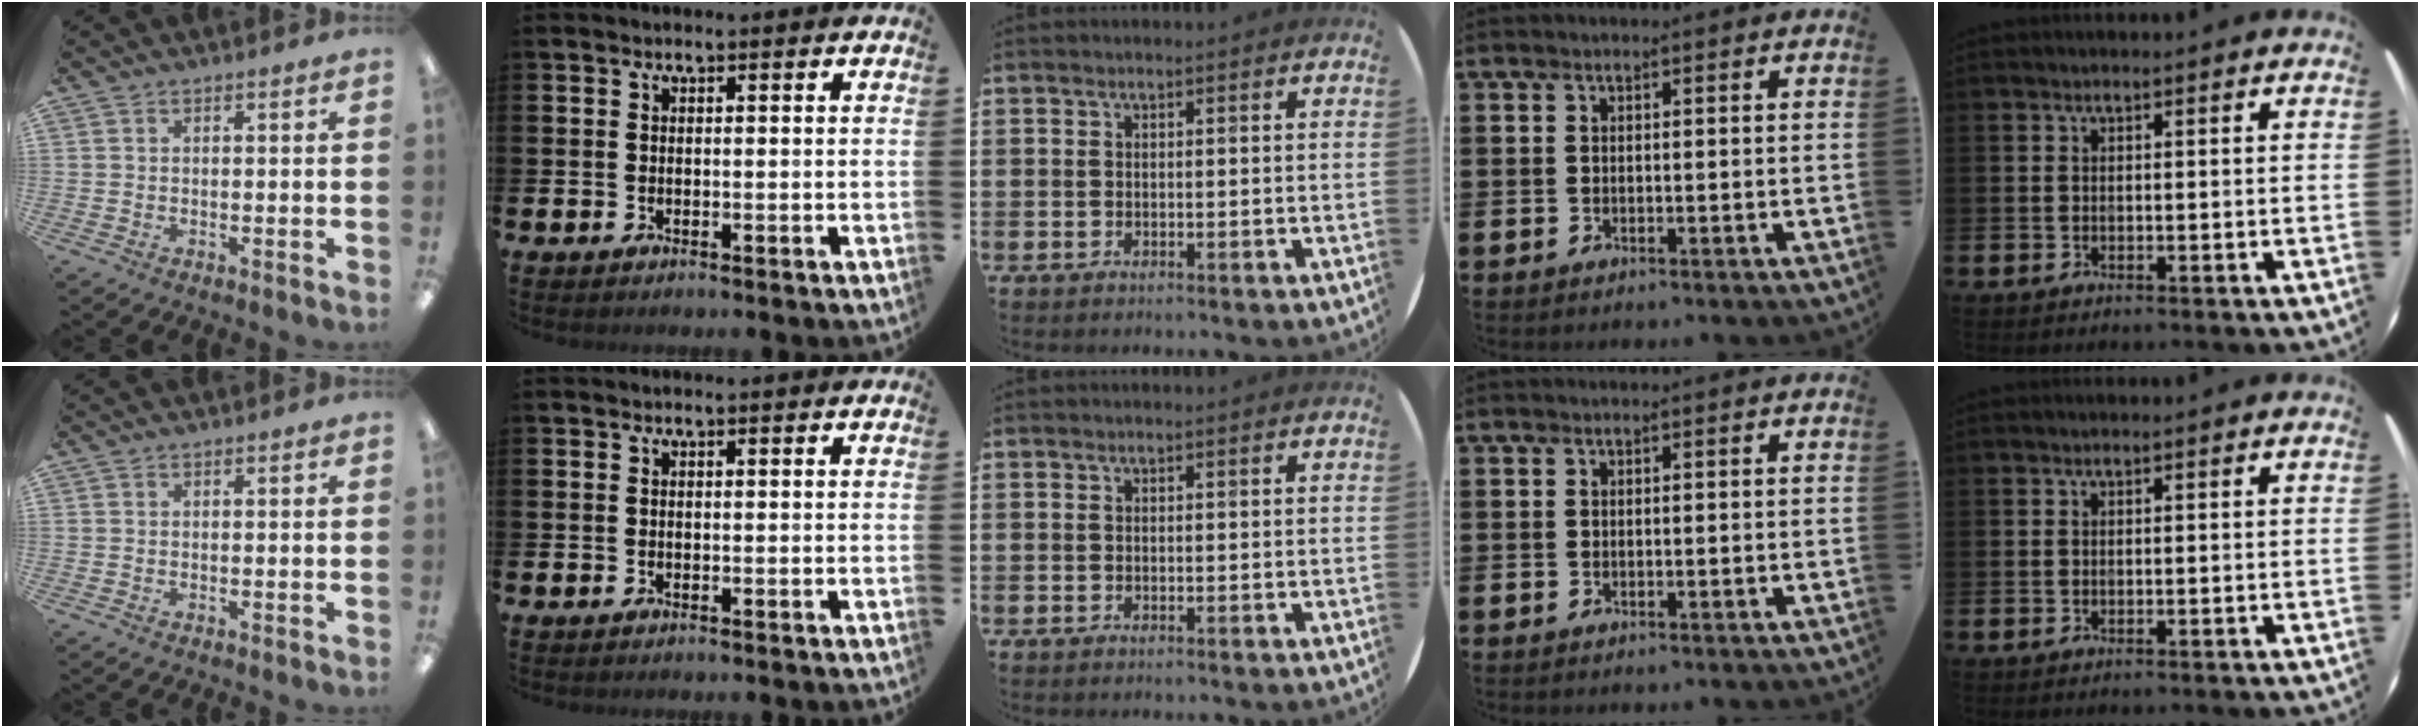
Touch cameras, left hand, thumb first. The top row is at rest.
{}